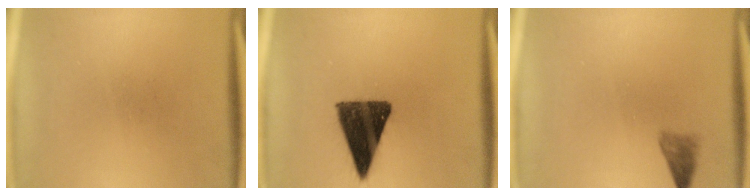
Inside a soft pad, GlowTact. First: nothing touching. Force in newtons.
{"total": 13.4}
{"total": 1.9}